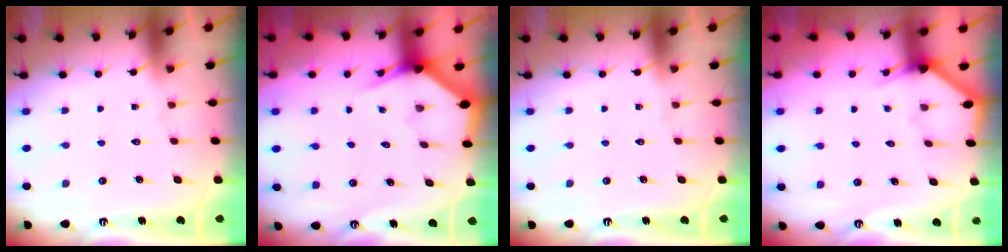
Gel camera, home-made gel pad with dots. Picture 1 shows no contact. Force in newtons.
{"total": 2.9, "press": 2.9, "slide": 0.0}
{"total": 0.0}
{"total": 2.6, "press": 2.6, "slide": 0.3}